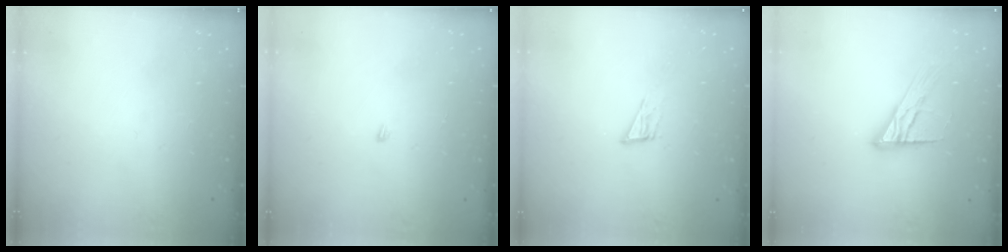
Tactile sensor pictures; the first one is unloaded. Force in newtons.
{"total": 3.3, "press": 3.3, "slide": 0.2}
{"total": 6.4, "press": 6.4, "slide": 1.0}
{"total": 13.1, "press": 13.1, "slide": 1.0}